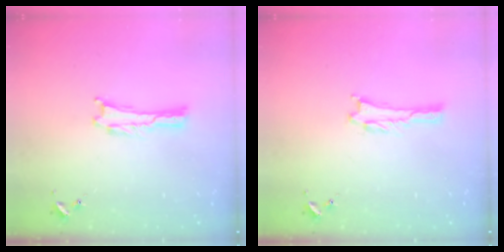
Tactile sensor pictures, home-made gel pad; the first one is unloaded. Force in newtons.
{"total": 1.0, "press": 1.0, "slide": 0.1}